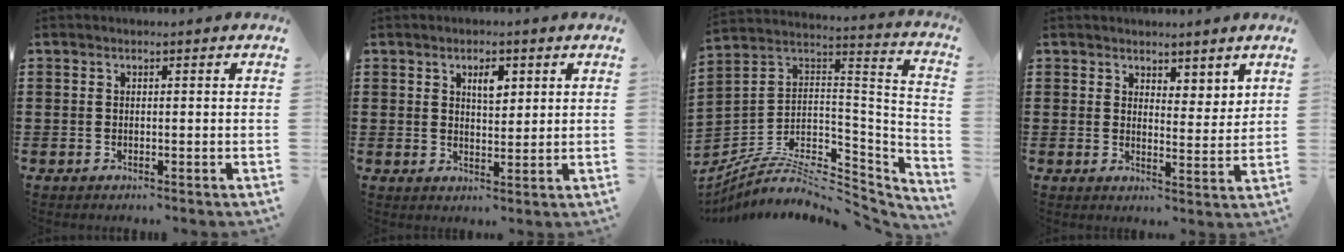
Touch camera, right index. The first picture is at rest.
{"total": 3.3, "force": [1.6, 1.5, 2.4], "torque": [-0.037, 0.001, 0.024]}
{"total": 7.4, "force": [-5.9, 2.2, 3.9], "torque": [-0.075, -0.007, -0.114]}
{"total": 3.3, "force": [3.0, 1.5, -0.1], "torque": [-0.001, -0.004, 0.056]}